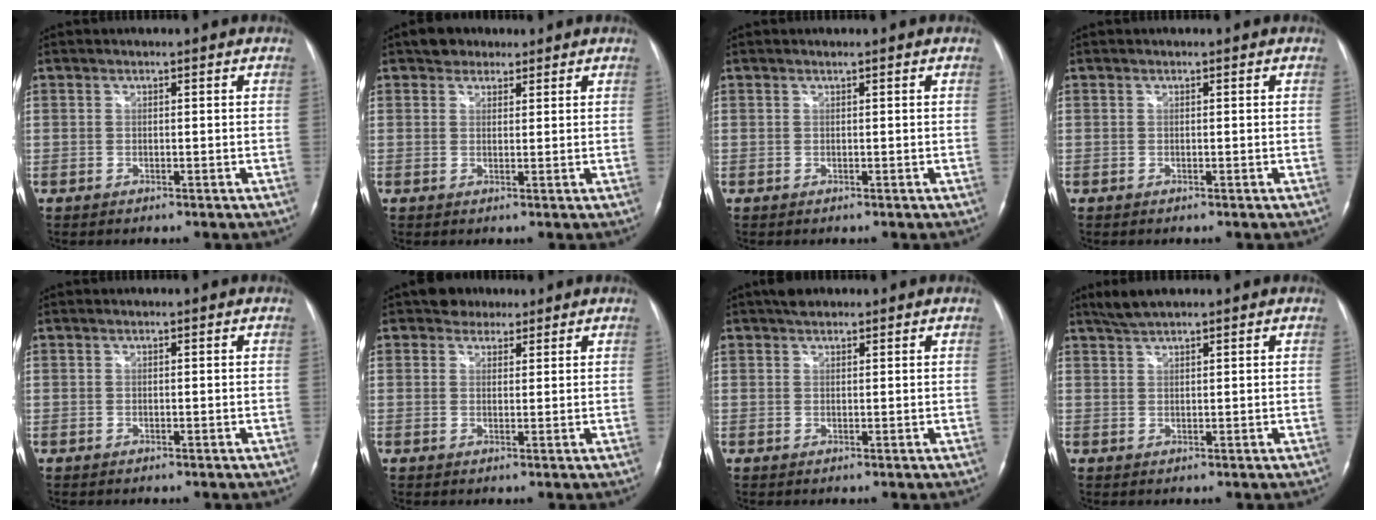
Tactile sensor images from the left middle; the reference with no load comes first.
{"total": 3.1, "force": [2.2, 2.0, 0.6], "torque": [-0.013, 0.013, 0.034]}
{"total": 0.0}
{"total": 0.0}
{"total": 0.0}
{"total": 2.9, "force": [2.2, 1.9, 0.1], "torque": [-0.001, 0.009, 0.031]}
{"total": 2.4, "force": [2.0, 1.1, 0.8], "torque": [-0.018, 0.016, 0.032]}
{"total": 3.3, "force": [2.8, 0.2, 1.6], "torque": [-0.039, 0.010, 0.057]}